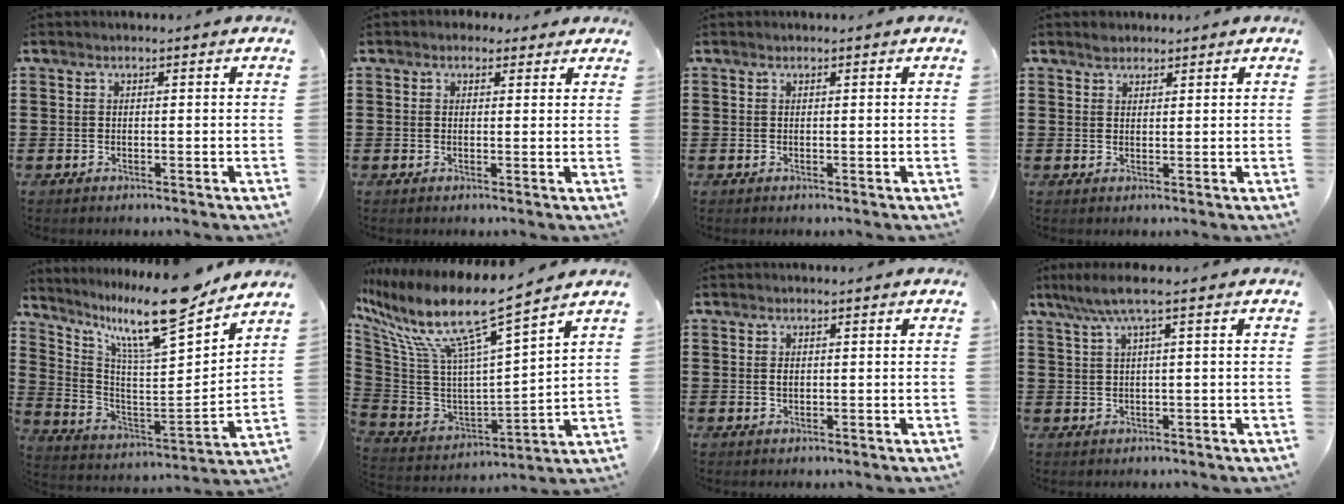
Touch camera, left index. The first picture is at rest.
{"total": 1.9, "force": [1.3, 1.3, 0.4], "torque": [-0.006, 0.008, 0.021]}
{"total": 0.0}
{"total": 1.7, "force": [1.5, 0.8, 0.1], "torque": [0.002, -0.001, 0.029]}
{"total": 13.7, "force": [11.3, 1.3, 7.7], "torque": [-0.163, -0.077, 0.184]}
{"total": 13.1, "force": [8.8, 1.7, 9.5], "torque": [-0.214, -0.059, 0.142]}
{"total": 0.9, "force": [0.2, 0.5, 0.7], "torque": [-0.016, 0.001, 0.004]}
{"total": 3.7, "force": [1.4, 0.0, 3.4], "torque": [-0.076, -0.003, 0.020]}